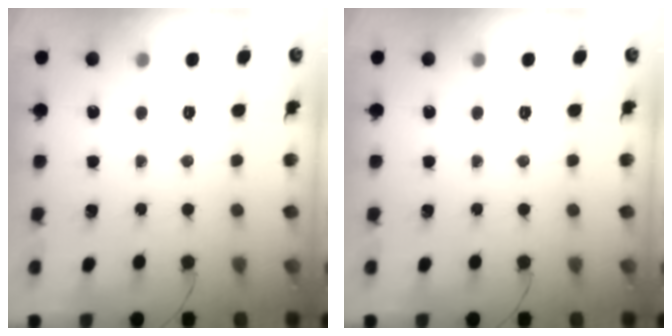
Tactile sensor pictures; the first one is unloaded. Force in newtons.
{"total": 0.0}